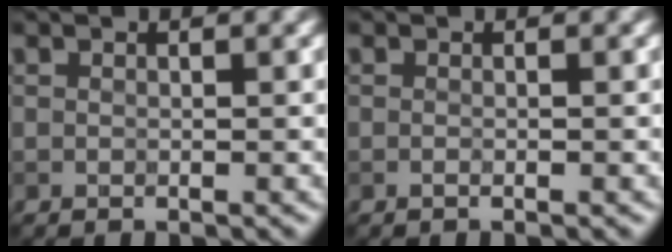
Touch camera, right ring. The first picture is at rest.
{"total": 0.6, "force": [-0.3, 0.1, 0.5], "torque": [-0.003, -0.004, -0.011]}